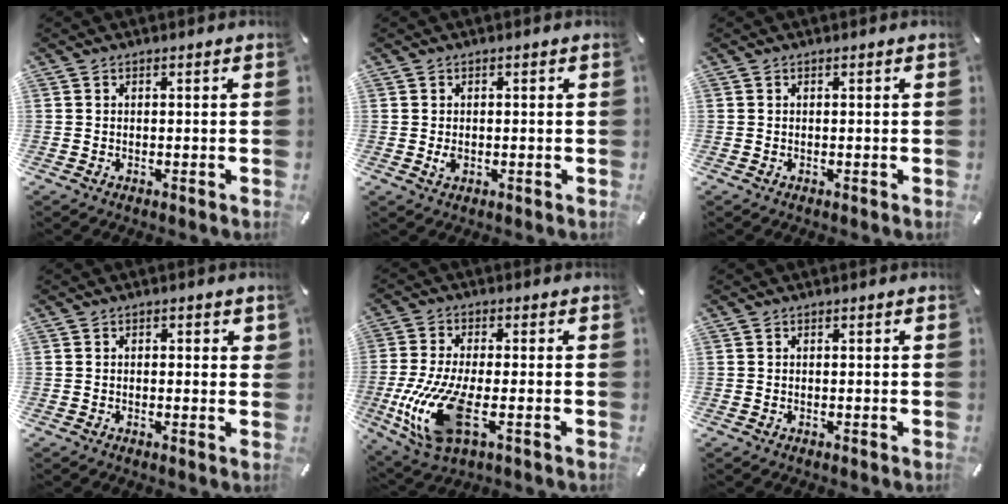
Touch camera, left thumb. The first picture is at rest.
{"total": 1.7, "force": [-0.1, 1.1, 1.2], "torque": [-0.015, -0.002, -0.004]}
{"total": 0.0}
{"total": 1.3, "force": [0.2, 0.7, 1.0], "torque": [-0.012, 0.002, 0.000]}
{"total": 14.4, "force": [-3.4, 5.5, 12.8], "torque": [-0.286, -0.027, -0.057]}
{"total": 0.0}